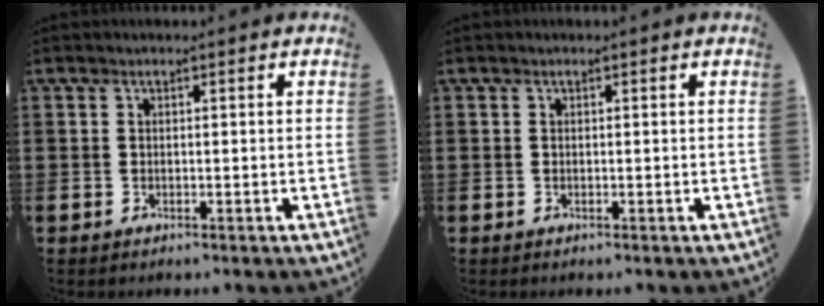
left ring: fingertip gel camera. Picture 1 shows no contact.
{"total": 0.0}